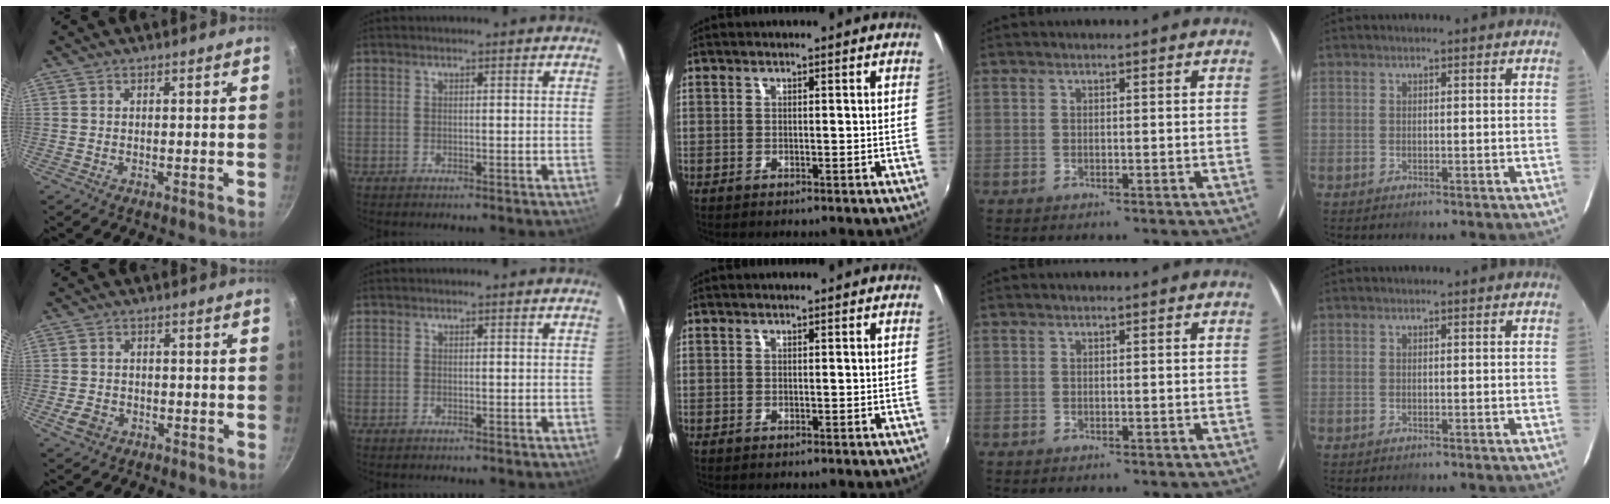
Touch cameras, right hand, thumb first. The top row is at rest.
{"thumb": {"total": 3.9, "force": [-1.6, 3.1, 1.8], "torque": [-0.032, 0.013, -0.027]}}